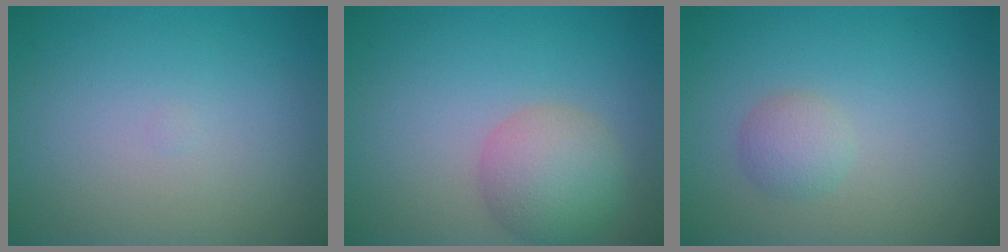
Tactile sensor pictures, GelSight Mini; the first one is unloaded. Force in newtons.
{"total": 4.5, "press": 4.5, "slide": 0.2}
{"total": 1.7, "press": 1.7, "slide": 0.1}